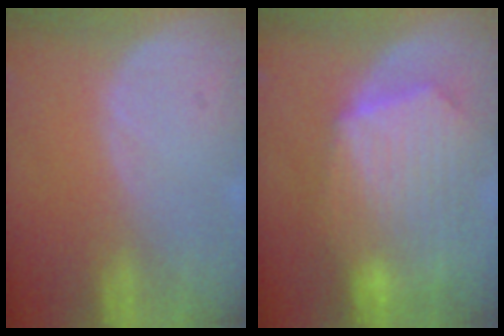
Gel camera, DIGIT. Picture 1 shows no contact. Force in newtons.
{"total": 10.8, "press": 9.5, "slide": 5.2}